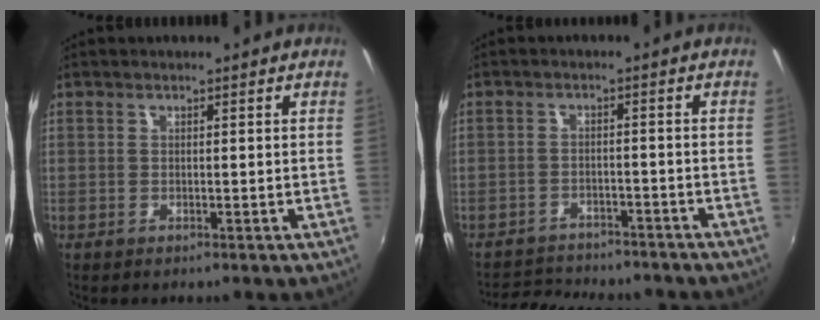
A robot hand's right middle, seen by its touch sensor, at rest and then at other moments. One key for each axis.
{"total": 10.9, "fx": -9.8, "fy": 3.3, "fz": 3.3, "tx": -0.083, "ty": -0.007, "tz": -0.141}